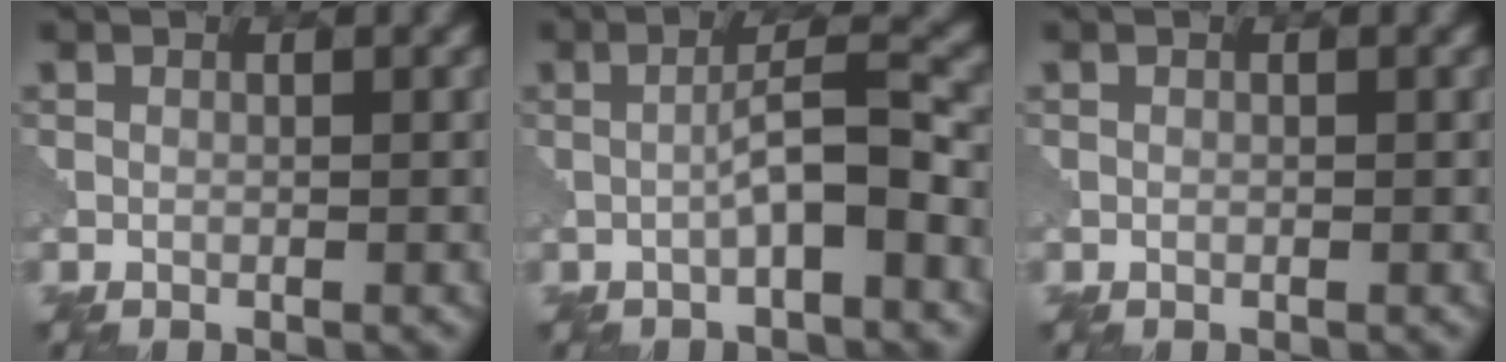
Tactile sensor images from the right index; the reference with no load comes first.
{"total": 3.8, "force": [-1.1, 0.4, 3.6], "torque": [-0.061, 0.016, -0.026]}
{"total": 0.0}